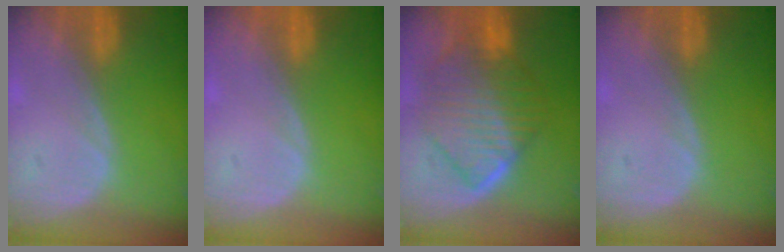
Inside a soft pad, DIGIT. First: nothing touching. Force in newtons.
{"total": 0.0}
{"total": 10.5, "press": 10.5, "slide": 0.9}
{"total": 0.0}